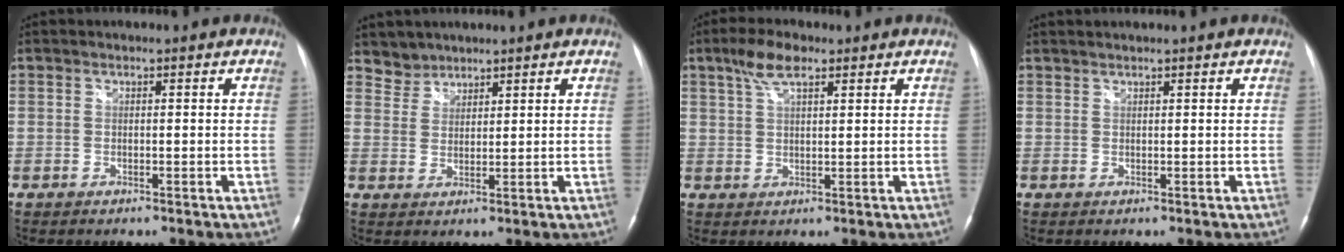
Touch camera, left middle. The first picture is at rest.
{"total": 3.1, "force": [2.7, 1.3, -0.7], "torque": [0.019, 0.007, 0.051]}
{"total": 5.1, "force": [3.2, 1.6, 3.6], "torque": [-0.079, 0.014, 0.063]}
{"total": 1.8, "force": [1.7, -0.3, 0.5], "torque": [-0.005, 0.016, 0.035]}